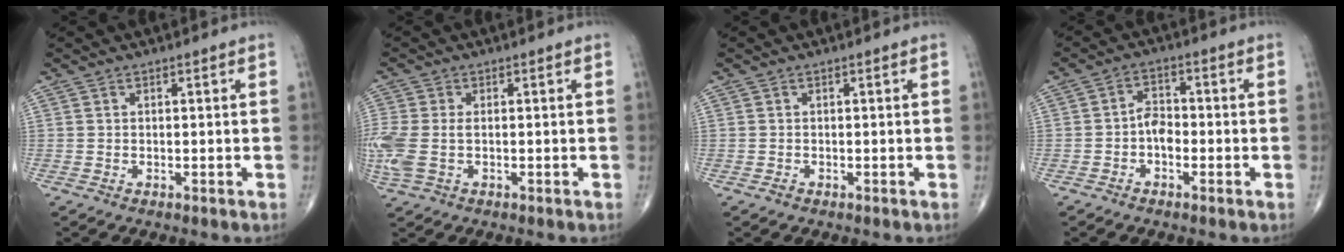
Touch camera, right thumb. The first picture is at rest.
{"total": 8.1, "force": [-0.9, 4.9, 6.4], "torque": [-0.187, 0.003, -0.012]}
{"total": 0.6, "force": [-0.4, 0.4, 0.2], "torque": [-0.003, 0.000, -0.009]}
{"total": 4.0, "force": [-1.3, 2.6, 2.8], "torque": [-0.034, 0.017, -0.031]}